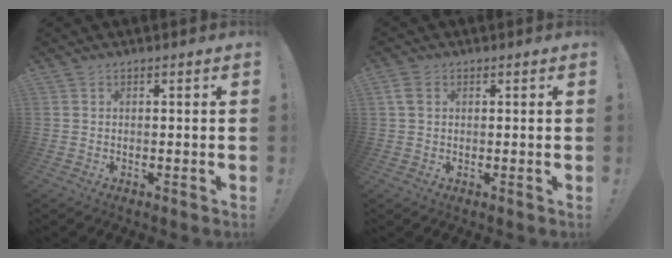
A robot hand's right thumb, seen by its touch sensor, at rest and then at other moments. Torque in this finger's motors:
{"motor_torque": [0.08, -0.04, 0.09, 0.19, 0.01]}